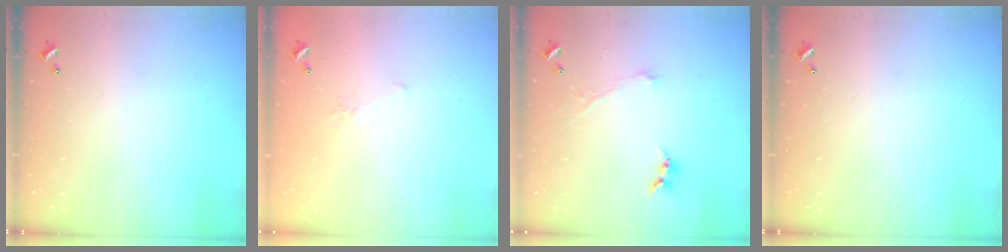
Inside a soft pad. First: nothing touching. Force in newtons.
{"total": 5.5, "press": 5.4, "slide": 0.9}
{"total": 1.1, "press": 1.0, "slide": 0.6}
{"total": 0.0}